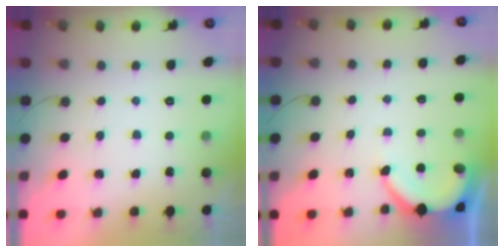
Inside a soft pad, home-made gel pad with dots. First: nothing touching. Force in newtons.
{"total": 4.7, "press": 4.7, "slide": 0.4}